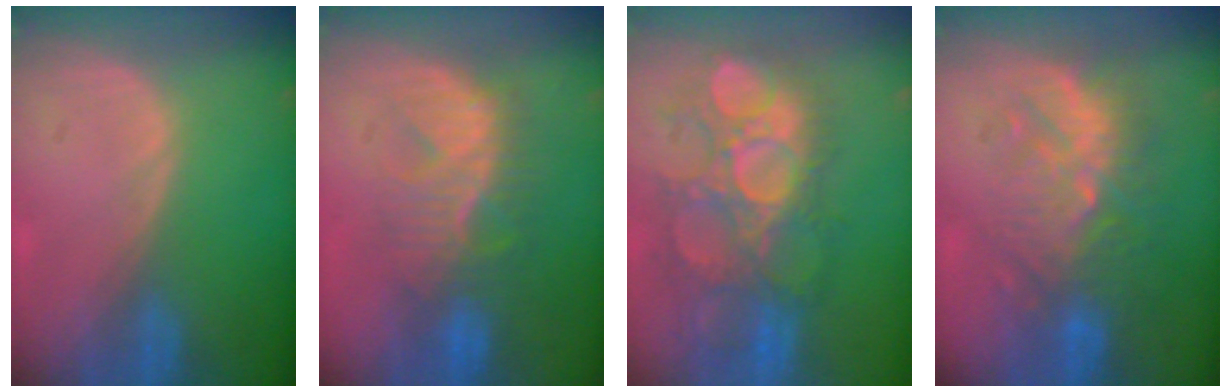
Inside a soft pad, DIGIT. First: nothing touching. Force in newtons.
{"total": 8.3, "press": 8.2, "slide": 1.5}
{"total": 11.7, "press": 11.1, "slide": 3.7}
{"total": 9.2, "press": 9.0, "slide": 1.8}